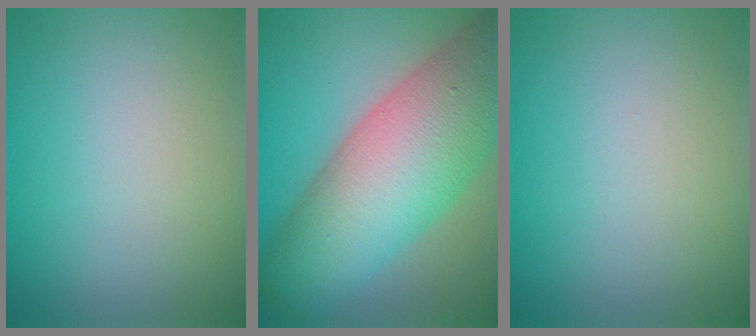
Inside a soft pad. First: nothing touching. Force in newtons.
{"total": 14.1, "press": 14.1, "slide": 0.5}
{"total": 0.0}